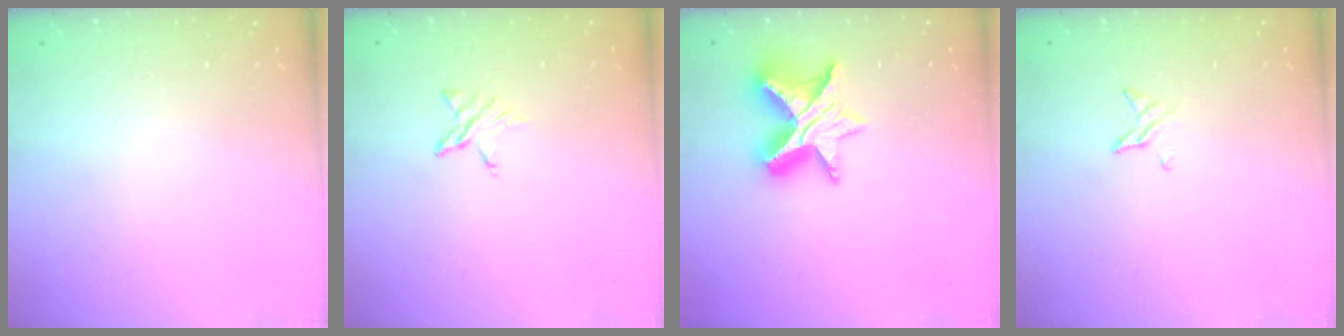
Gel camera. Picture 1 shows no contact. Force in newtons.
{"total": 3.9, "press": 3.9, "slide": 0.4}
{"total": 11.6, "press": 11.5, "slide": 0.7}
{"total": 3.0, "press": 3.0, "slide": 0.3}